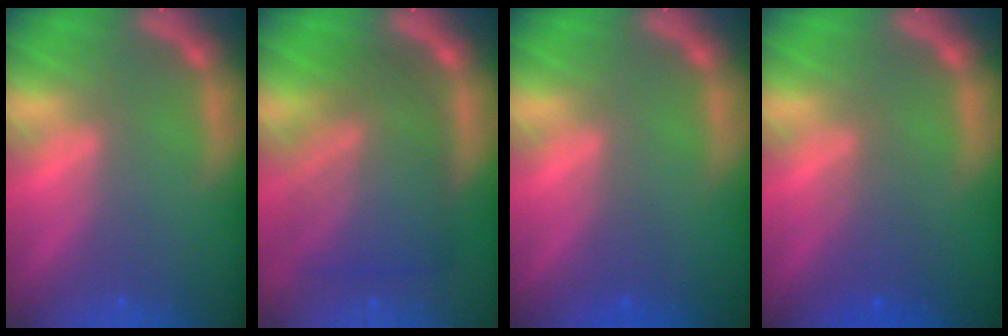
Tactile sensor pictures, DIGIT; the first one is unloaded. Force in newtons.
{"total": 9.1}
{"total": 0.9}
{"total": 2.5}